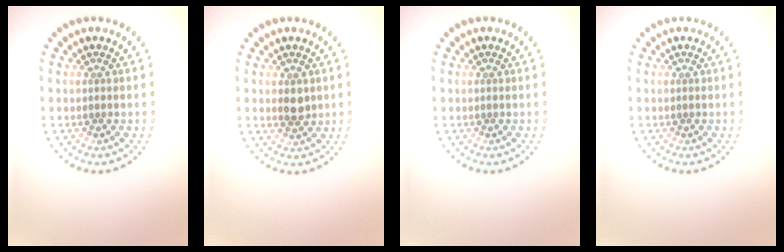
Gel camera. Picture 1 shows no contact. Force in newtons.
{"total": 1.6, "press": 1.6, "slide": 0.2}
{"total": 0.0}
{"total": 0.0}